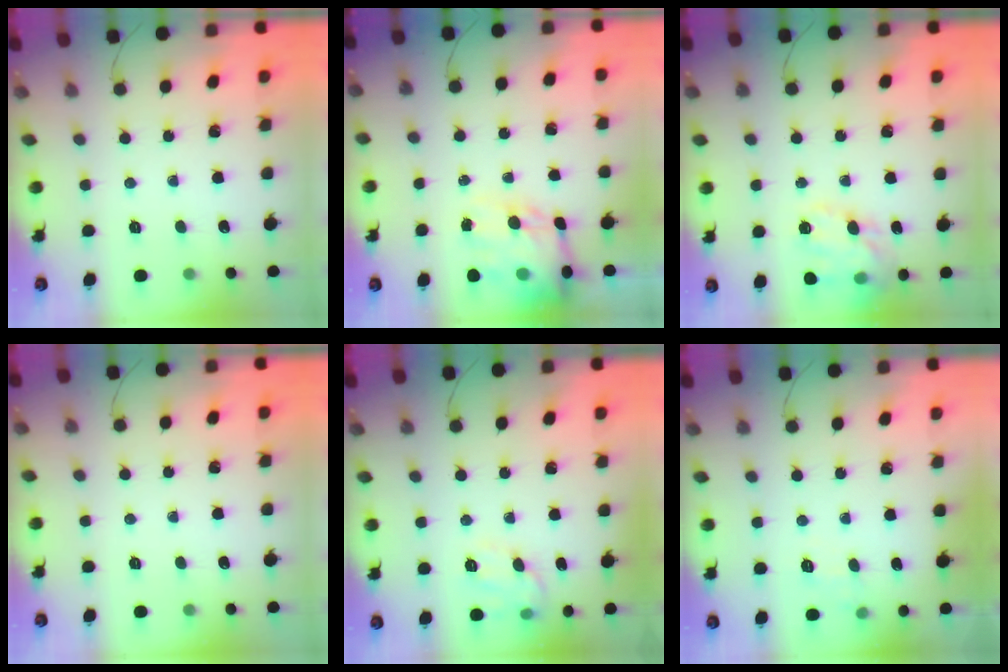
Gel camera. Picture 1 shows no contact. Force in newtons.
{"total": 14.2, "press": 13.8, "slide": 3.4}
{"total": 17.1, "press": 16.9, "slide": 2.7}
{"total": 0.0}
{"total": 9.8, "press": 9.8, "slide": 0.0}
{"total": 7.0, "press": 6.9, "slide": 1.5}